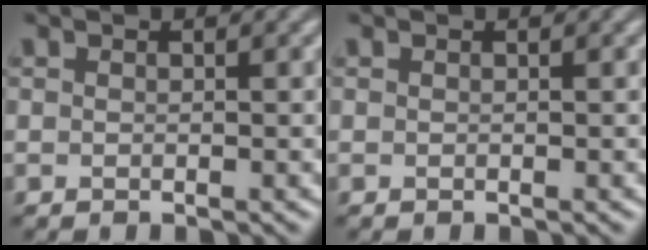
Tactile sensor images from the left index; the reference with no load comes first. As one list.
[{"total": 0.0}]